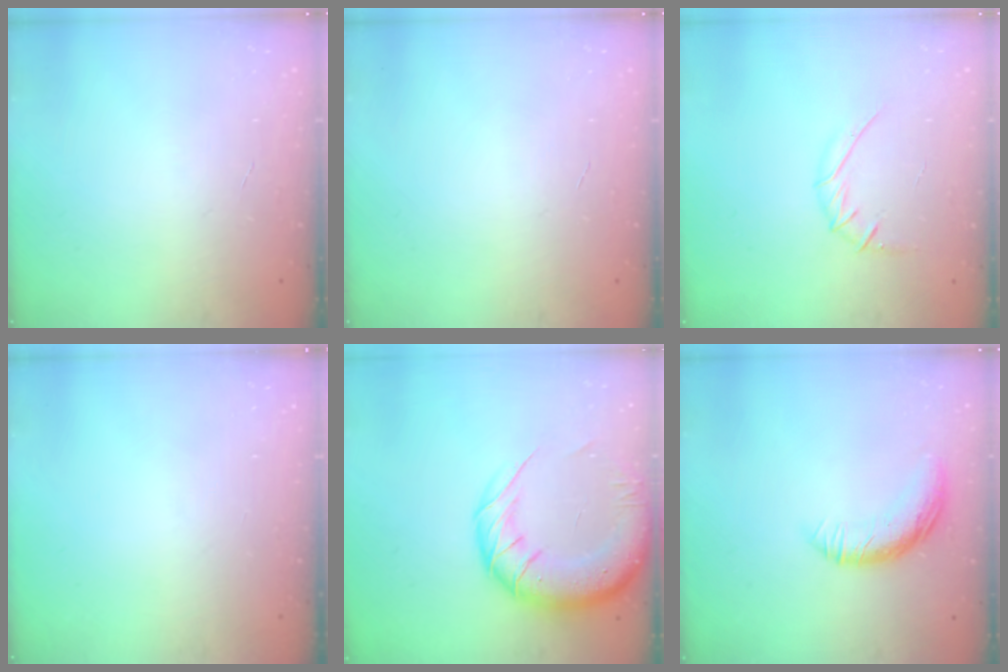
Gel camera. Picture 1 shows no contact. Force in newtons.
{"total": 0.0}
{"total": 5.5, "press": 5.3, "slide": 1.6}
{"total": 0.0}
{"total": 18.2, "press": 17.7, "slide": 4.5}
{"total": 11.4, "press": 11.3, "slide": 1.4}